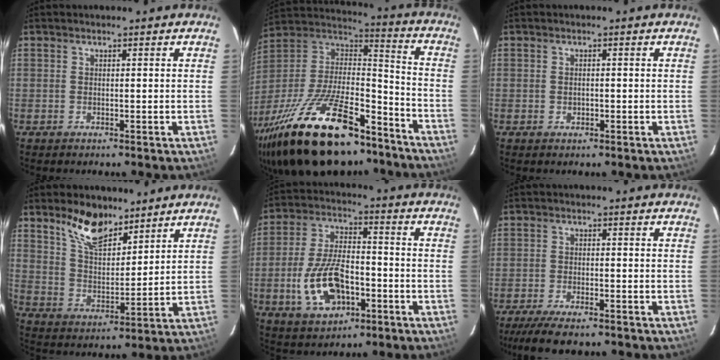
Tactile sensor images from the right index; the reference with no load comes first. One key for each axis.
{"total": 33.0, "fx": -21.6, "fy": 13.4, "fz": 21.1, "tx": -0.419, "ty": -0.028, "tz": -0.341}
{"total": 0.9, "fx": -0.2, "fy": 0.8, "fz": 0.3, "tx": -0.003, "ty": 0.000, "tz": -0.002}
{"total": 10.5, "fx": 7.8, "fy": 4.4, "fz": 5.6, "tx": -0.095, "ty": -0.001, "tz": 0.146}
{"total": 13.8, "fx": -4.9, "fy": 7.4, "fz": 10.7, "tx": -0.223, "ty": 0.005, "tz": -0.077}
{"total": 9.0, "fx": -7.6, "fy": 1.9, "fz": 4.5, "tx": -0.107, "ty": -0.024, "tz": -0.128}